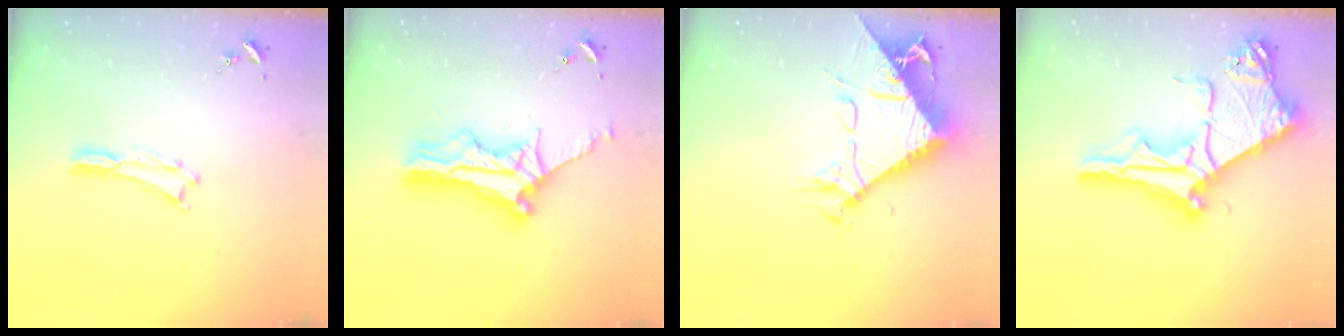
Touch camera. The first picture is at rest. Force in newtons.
{"total": 12.2, "press": 12.1, "slide": 1.1}
{"total": 10.6, "press": 10.6, "slide": 1.1}
{"total": 11.6, "press": 11.6, "slide": 1.2}